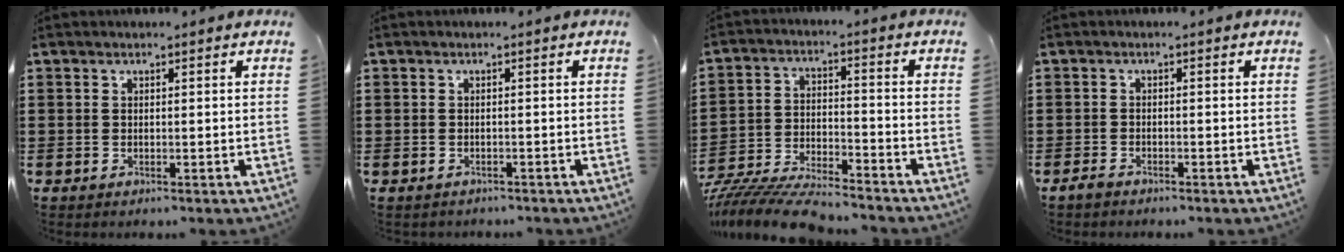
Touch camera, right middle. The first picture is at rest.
{"total": 1.1, "force": [-0.8, 0.7, -0.1], "torque": [-0.001, 0.003, -0.020]}
{"total": 8.6, "force": [-8.4, 0.4, 1.7], "torque": [-0.039, 0.007, -0.167]}
{"total": 1.4, "force": [-1.2, 0.6, 0.6], "torque": [-0.022, -0.003, -0.027]}